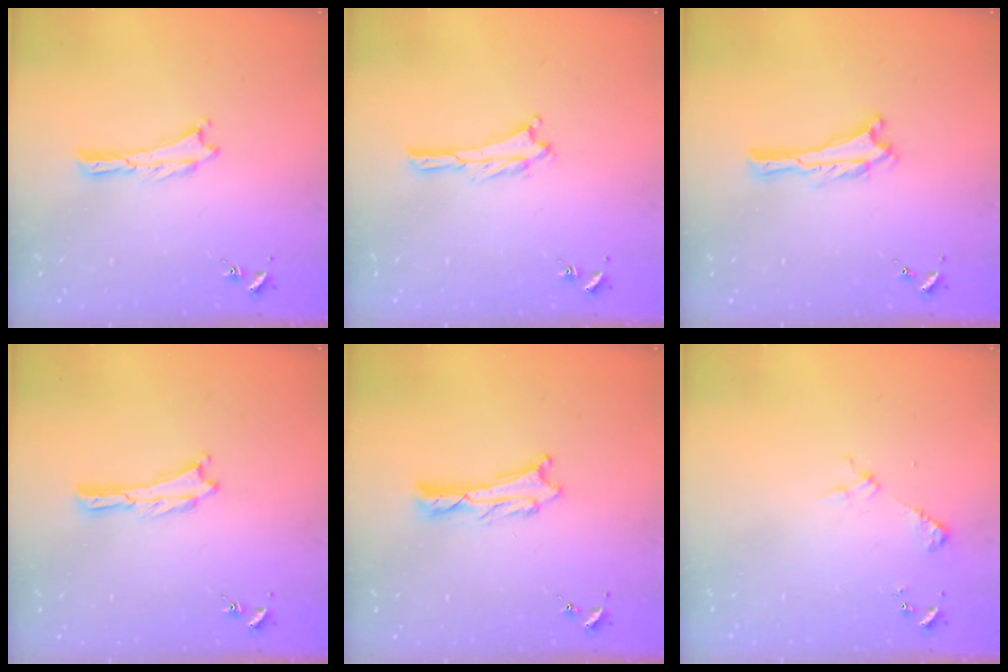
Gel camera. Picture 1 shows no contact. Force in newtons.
{"total": 1.2, "press": 1.1, "slide": 0.2}
{"total": 0.0}
{"total": 0.0}
{"total": 1.2, "press": 1.2, "slide": 0.2}
{"total": 2.2, "press": 2.2, "slide": 0.2}